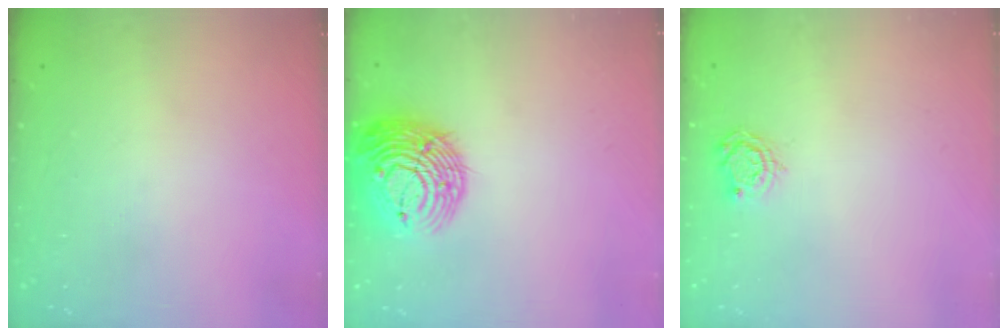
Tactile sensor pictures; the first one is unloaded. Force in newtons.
{"total": 16.6, "press": 16.5, "slide": 2.2}
{"total": 5.0, "press": 5.0, "slide": 0.4}